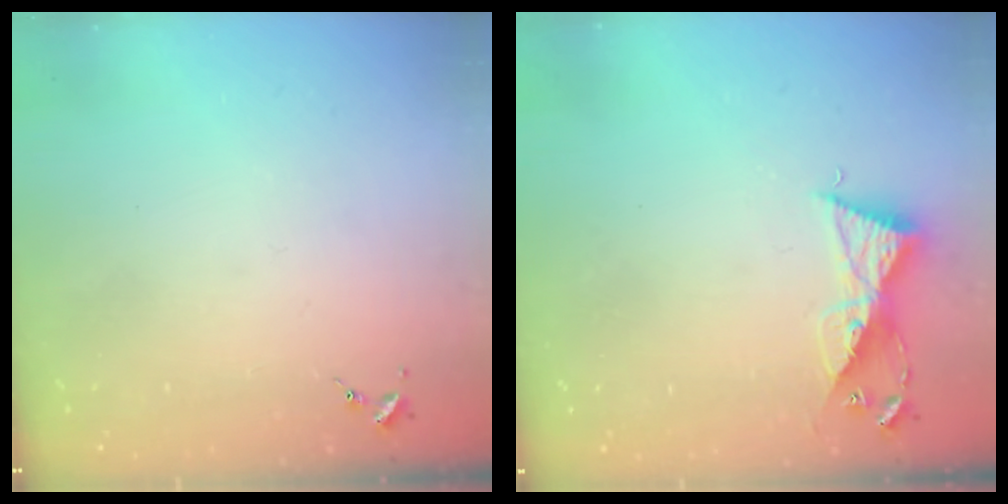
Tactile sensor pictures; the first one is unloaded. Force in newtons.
{"total": 8.8, "press": 8.7, "slide": 0.5}